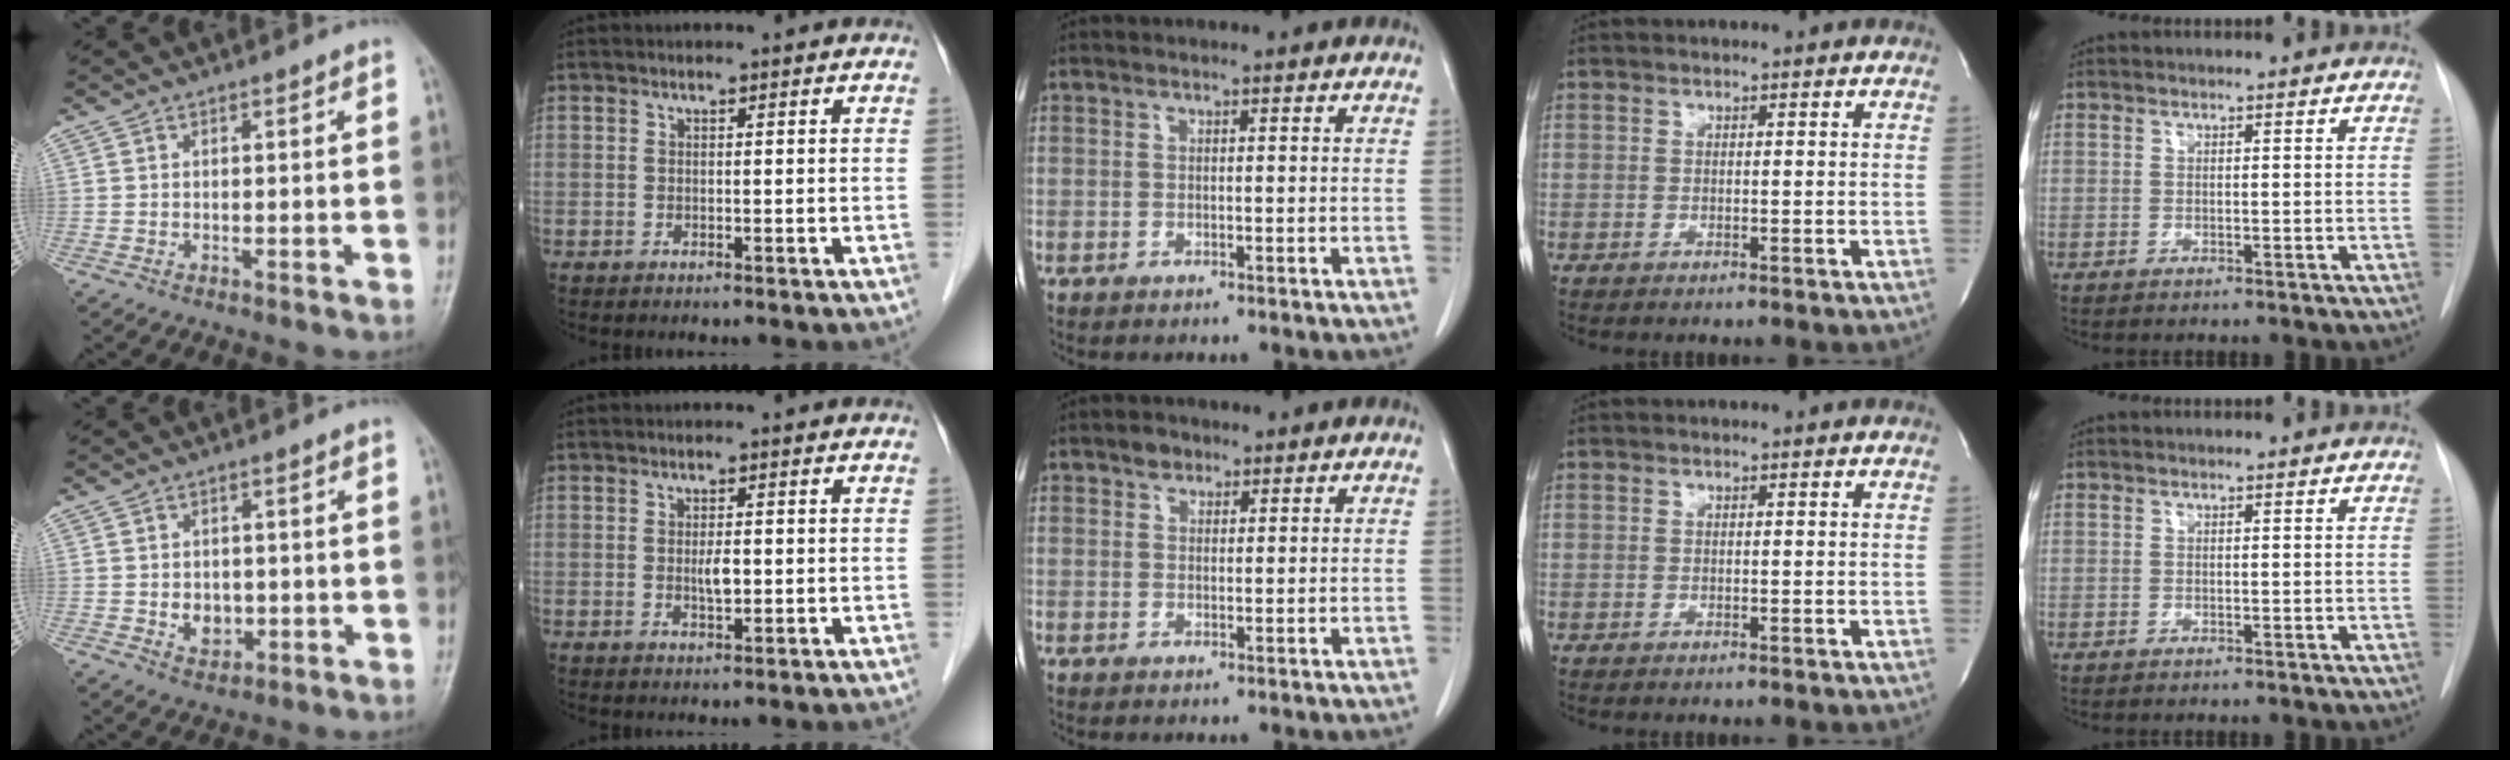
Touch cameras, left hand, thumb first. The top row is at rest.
{"thumb": {"total": 4.4, "force": [-0.6, 3.5, 2.6], "torque": [-0.021, 0.001, -0.002]}, "index": {"total": 2.1, "force": [-0.1, 0.7, 2.0], "torque": [-0.039, -0.001, -0.001]}, "middle": {"total": 1.8, "force": [1.2, 1.2, 0.5], "torque": [-0.007, 0.001, 0.019]}}